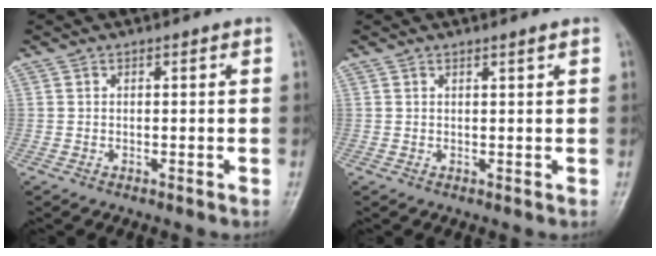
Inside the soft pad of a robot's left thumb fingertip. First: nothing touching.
{"total": 0.8, "force": [0.6, -0.1, 0.5], "torque": [-0.012, -0.006, 0.012]}